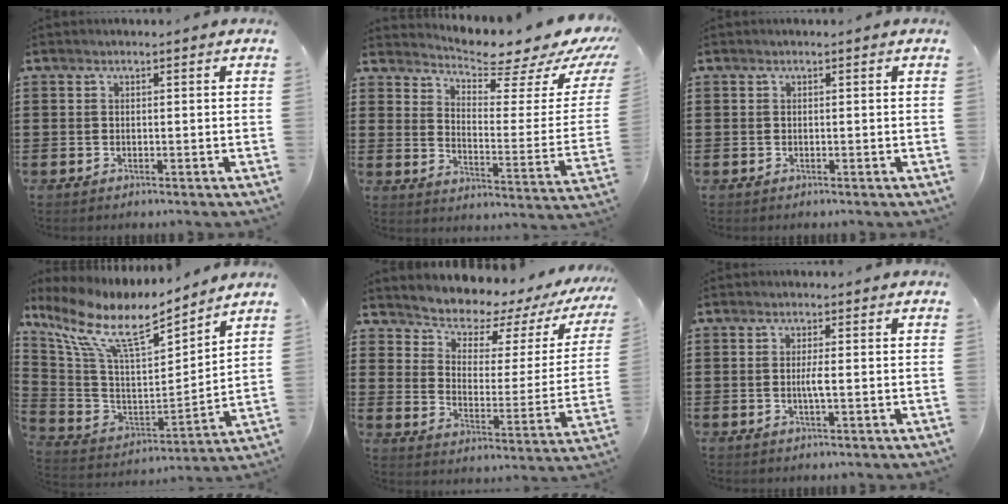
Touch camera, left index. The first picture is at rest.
{"total": 5.4, "force": [4.9, 0.9, 2.1], "torque": [-0.045, -0.052, 0.078]}
{"total": 0.0}
{"total": 11.1, "force": [8.1, 2.7, 7.0], "torque": [-0.168, -0.052, 0.139]}
{"total": 5.3, "force": [5.0, 1.8, 0.6], "torque": [-0.038, -0.050, 0.081]}
{"total": 1.8, "force": [-0.1, -0.1, 1.8], "torque": [-0.034, -0.003, -0.003]}